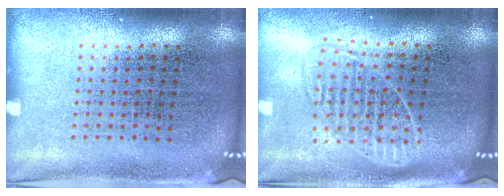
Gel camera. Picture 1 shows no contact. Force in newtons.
{"total": 1.7, "press": 1.4, "slide": 1.0}